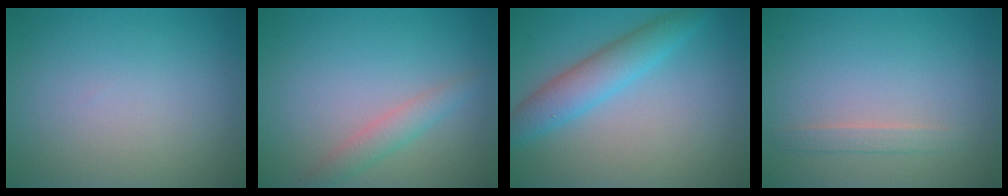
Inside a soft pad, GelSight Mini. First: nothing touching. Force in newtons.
{"total": 2.0, "press": 2.0, "slide": 0.0}
{"total": 3.9, "press": 3.9, "slide": 0.1}
{"total": 1.2, "press": 1.2, "slide": 0.1}